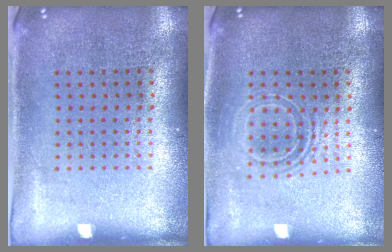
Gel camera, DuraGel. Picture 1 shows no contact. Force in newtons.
{"total": 1.7, "press": 1.3, "slide": 1.0}